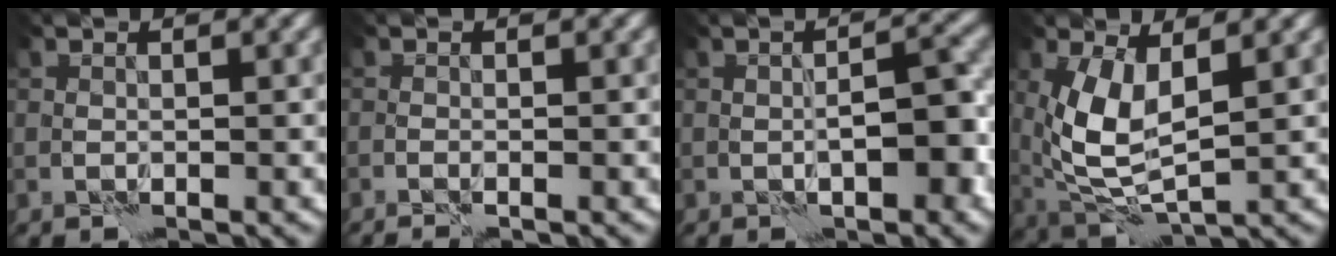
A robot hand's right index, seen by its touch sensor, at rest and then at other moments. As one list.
[{"total": 1.2, "force": [-0.9, -0.1, 0.7], "torque": [-0.022, -0.001, -0.016]}, {"total": 3.4, "force": [-0.7, 1.1, 3.1], "torque": [-0.046, 0.006, -0.011]}, {"total": 5.8, "force": [1.4, 2.5, 5.1], "torque": [-0.117, -0.011, 0.031]}]